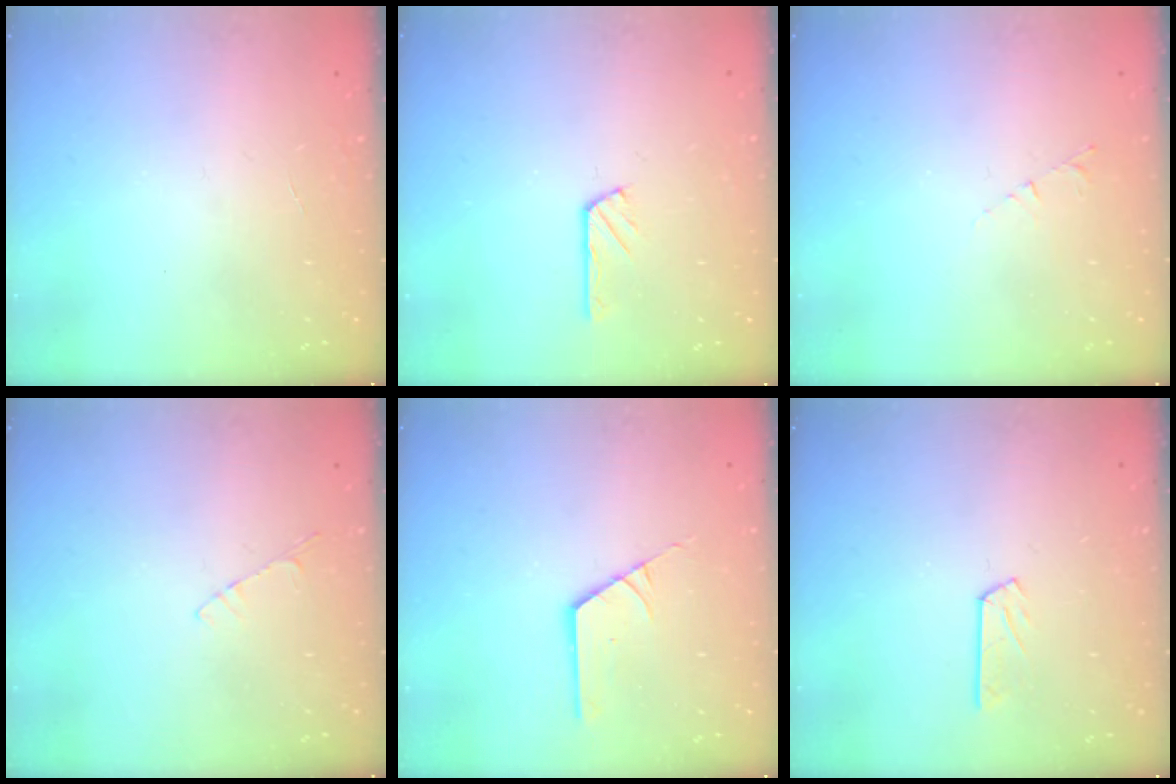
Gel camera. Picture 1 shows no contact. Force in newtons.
{"total": 2.9, "press": 2.9, "slide": 0.5}
{"total": 3.1, "press": 3.1, "slide": 0.3}
{"total": 3.4, "press": 3.4, "slide": 0.5}
{"total": 2.2, "press": 2.2, "slide": 0.1}
{"total": 4.9, "press": 4.8, "slide": 0.5}